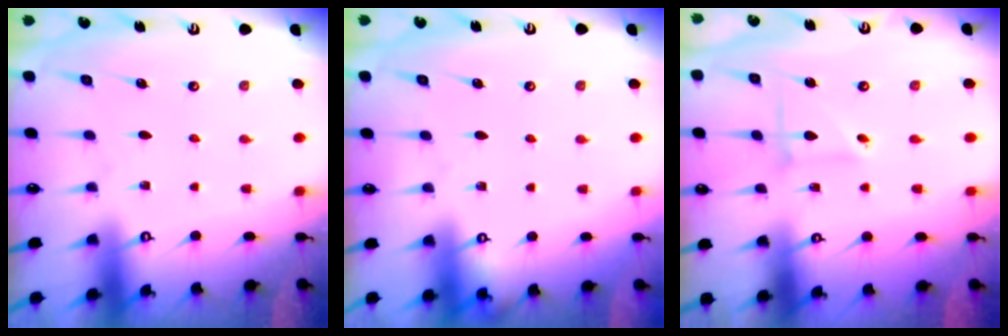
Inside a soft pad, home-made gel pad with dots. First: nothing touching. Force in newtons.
{"total": 0.0}
{"total": 2.4, "press": 2.4, "slide": 0.3}